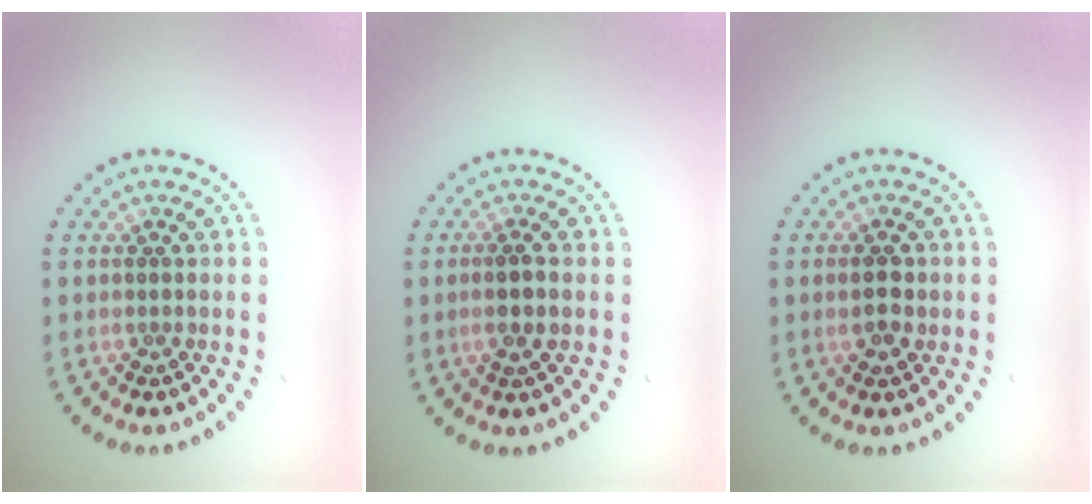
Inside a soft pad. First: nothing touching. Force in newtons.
{"total": 1.5, "press": 1.3, "slide": 0.6}
{"total": 2.2, "press": 2.2, "slide": 0.2}